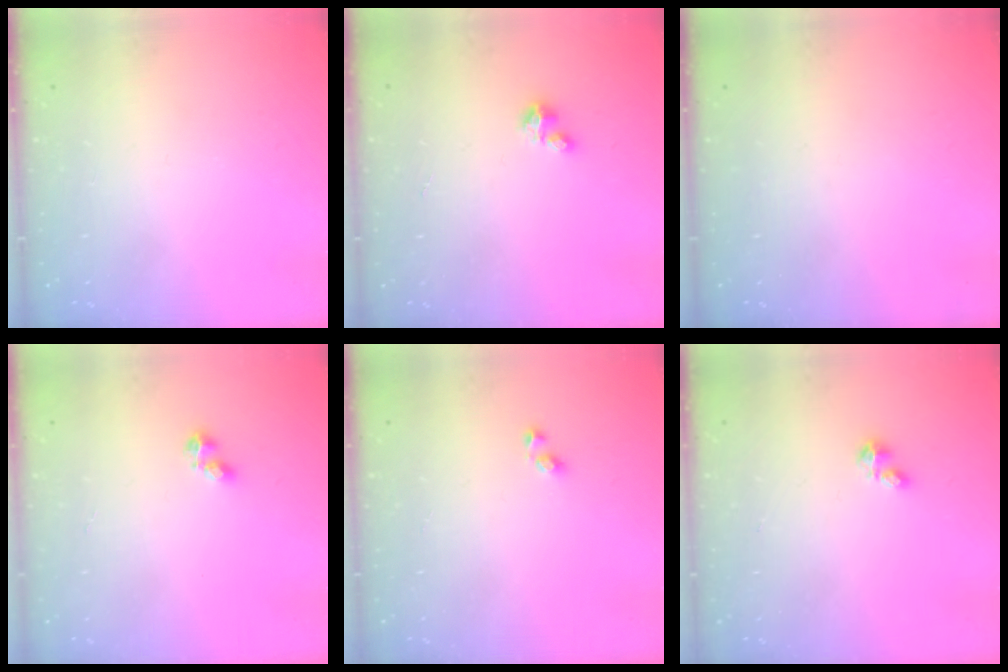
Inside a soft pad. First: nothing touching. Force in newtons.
{"total": 2.0, "press": 2.0, "slide": 0.3}
{"total": 0.0}
{"total": 2.6, "press": 2.5, "slide": 0.5}
{"total": 2.0, "press": 1.7, "slide": 1.0}
{"total": 1.6, "press": 1.5, "slide": 0.4}